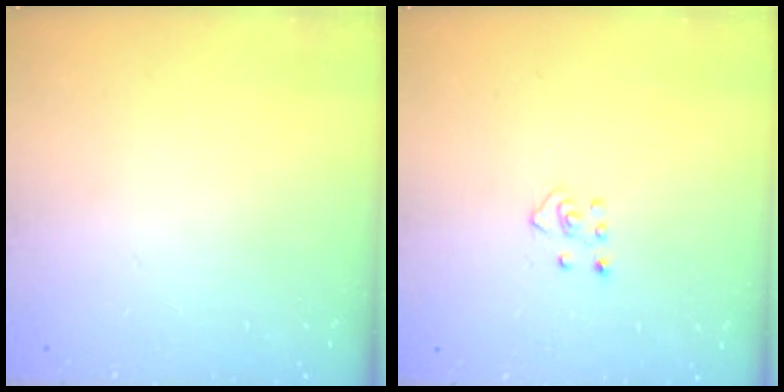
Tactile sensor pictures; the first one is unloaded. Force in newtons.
{"total": 3.5, "press": 3.4, "slide": 0.6}